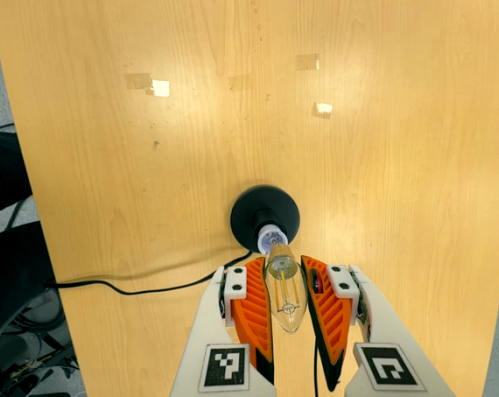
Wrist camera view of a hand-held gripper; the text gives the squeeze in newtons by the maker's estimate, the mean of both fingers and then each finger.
{"total": 19.9, "left": 21.3, "right": 18.6}